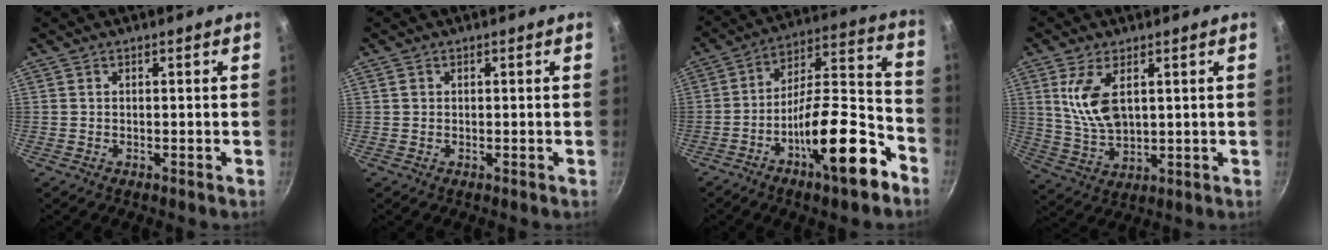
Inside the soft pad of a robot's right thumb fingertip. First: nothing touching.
{"total": 0.8, "force": [0.2, 0.7, 0.2], "torque": [-0.001, 0.003, 0.002]}
{"total": 19.4, "force": [-9.8, 6.2, 15.6], "torque": [-0.208, 0.077, -0.164]}
{"total": 9.8, "force": [3.1, 5.0, 7.8], "torque": [-0.147, -0.023, 0.069]}